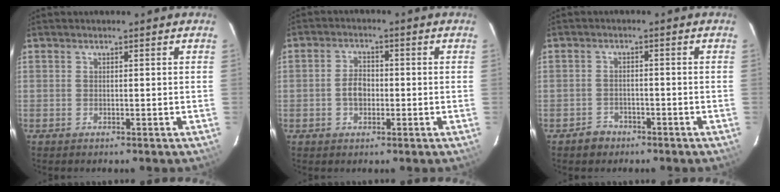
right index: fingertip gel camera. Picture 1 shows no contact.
{"total": 4.2, "force": [-0.9, 3.0, 2.8], "torque": [-0.054, 0.009, -0.014]}
{"total": 3.3, "force": [-2.3, 2.4, 0.4], "torque": [-0.012, 0.012, -0.032]}